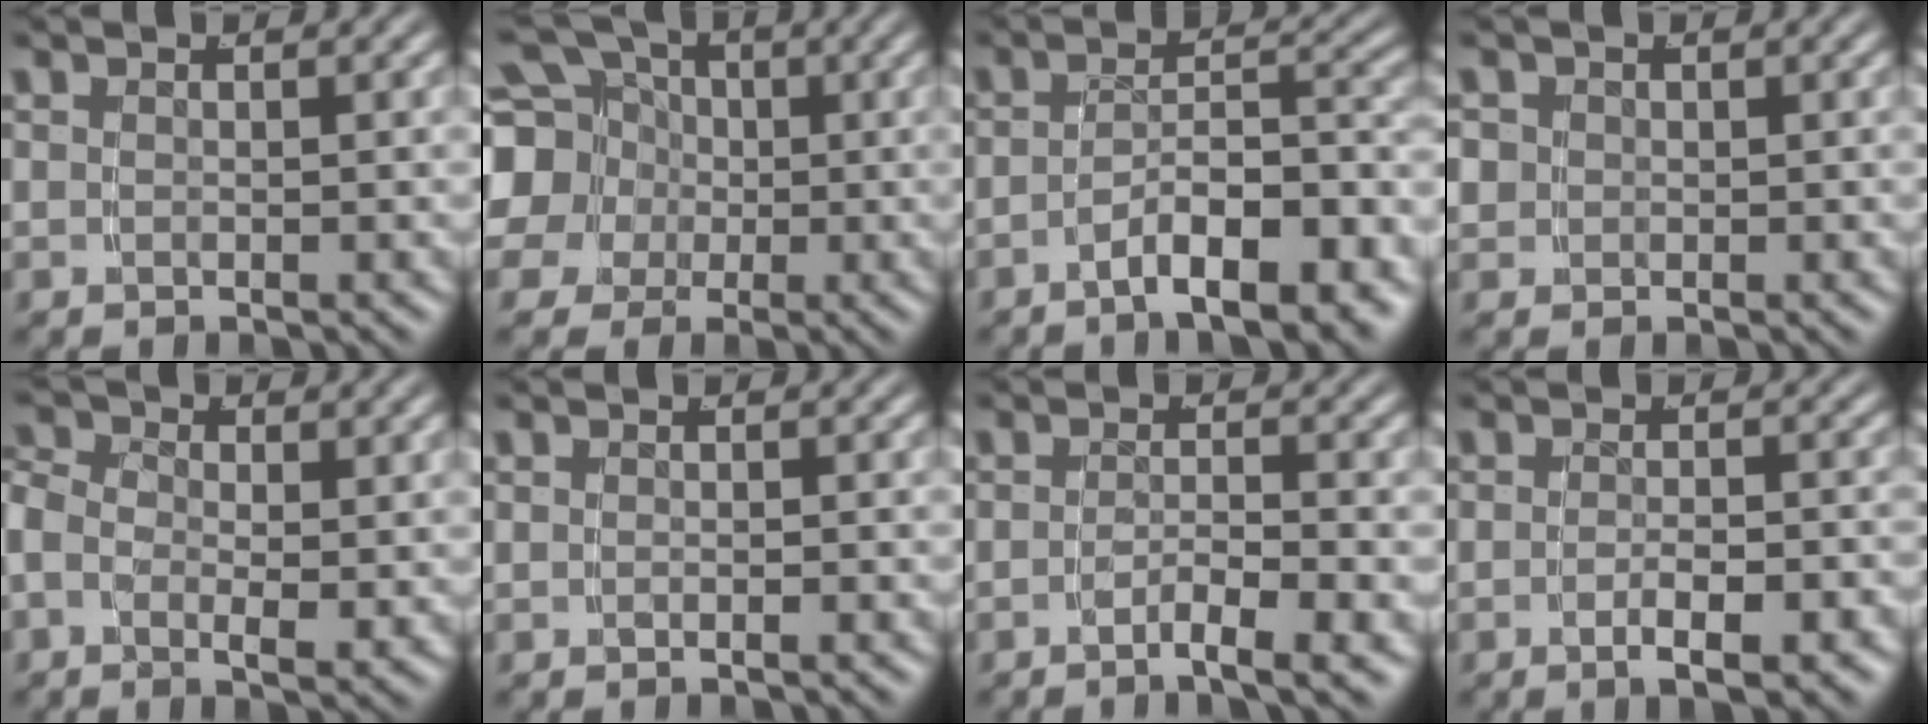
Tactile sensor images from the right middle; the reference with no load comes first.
{"total": 9.8, "force": [-0.1, 8.9, 4.1], "torque": [-0.100, -0.034, -0.002]}
{"total": 7.3, "force": [-5.5, 2.2, 4.2], "torque": [-0.044, -0.008, -0.082]}
{"total": 1.9, "force": [0.0, 1.8, 0.6], "torque": [-0.023, -0.012, 0.005]}
{"total": 4.0, "force": [0.0, 2.7, 3.0], "torque": [-0.070, -0.012, -0.003]}
{"total": 0.5, "force": [-0.4, -0.3, 0.1], "torque": [-0.001, 0.000, -0.006]}
{"total": 2.9, "force": [-2.2, -0.1, 2.0], "torque": [-0.033, -0.008, -0.036]}
{"total": 3.1, "force": [-2.1, 0.2, 2.3], "torque": [-0.035, -0.002, -0.032]}